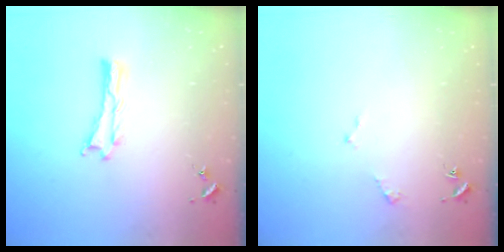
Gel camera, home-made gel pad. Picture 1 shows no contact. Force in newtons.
{"total": 1.6, "press": 1.6, "slide": 0.2}